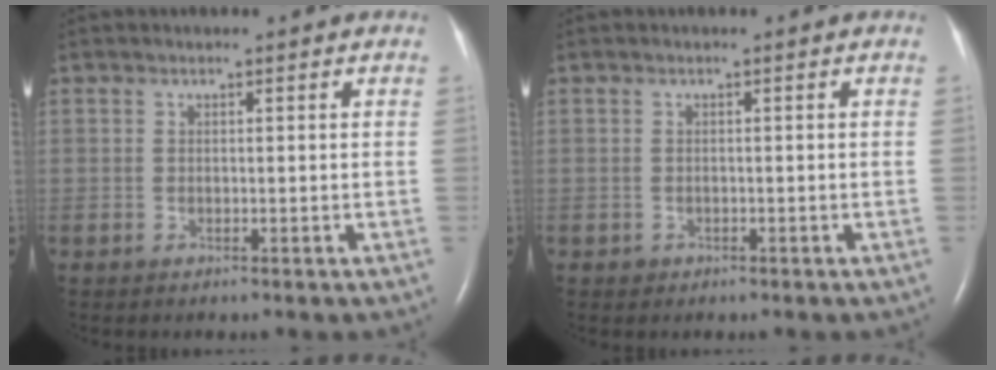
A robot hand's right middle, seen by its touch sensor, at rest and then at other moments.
{"total": 0.7, "force": [-0.3, 0.6, 0.0], "torque": [-0.006, 0.002, -0.005]}